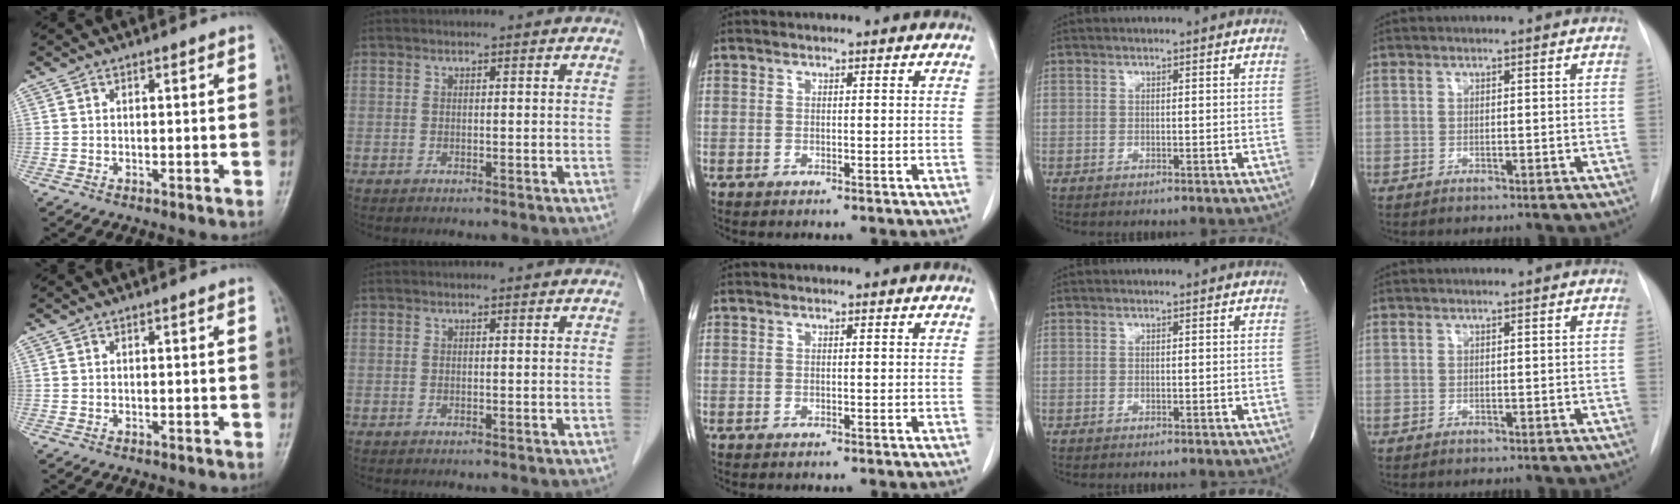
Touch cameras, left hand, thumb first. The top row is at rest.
{}